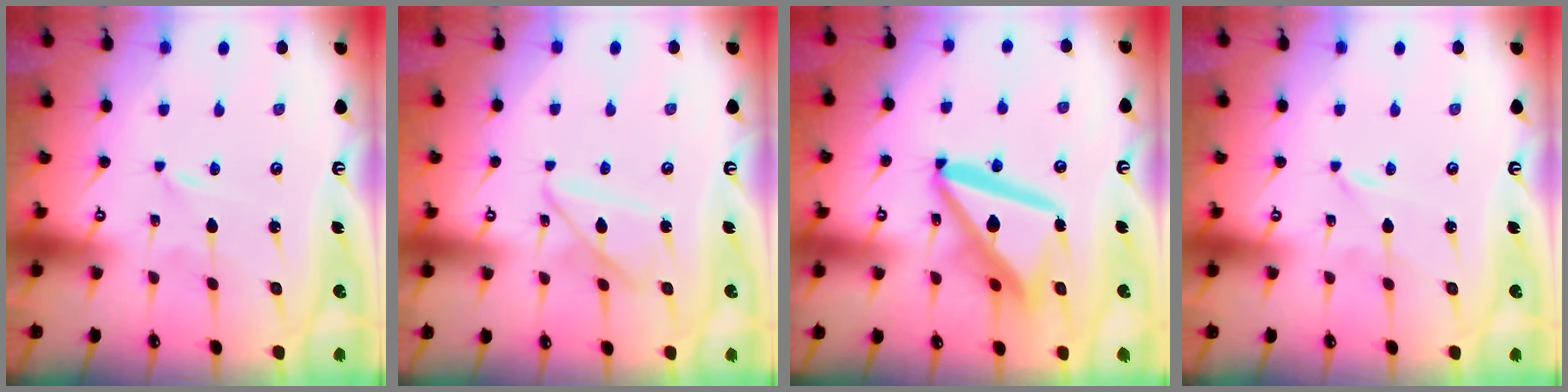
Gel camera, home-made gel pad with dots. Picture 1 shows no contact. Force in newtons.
{"total": 11.4, "press": 11.4, "slide": 1.0}
{"total": 18.2, "press": 18.1, "slide": 1.9}
{"total": 0.0}